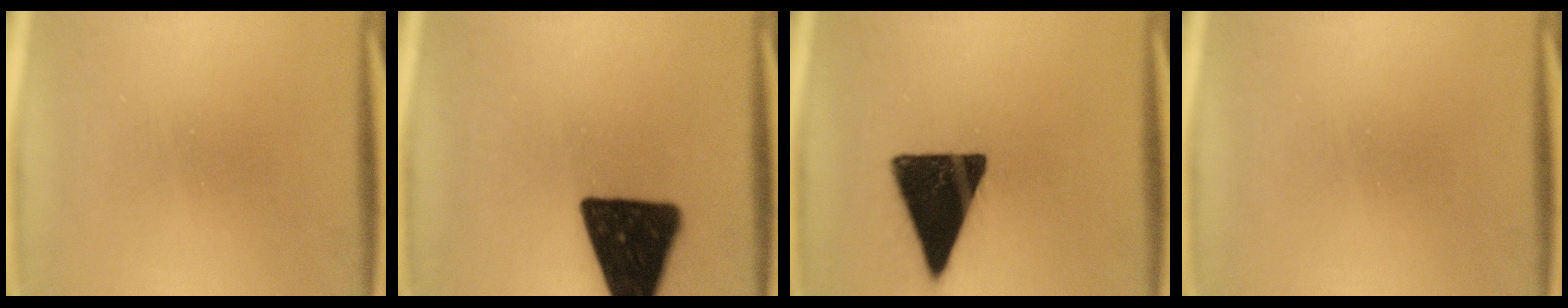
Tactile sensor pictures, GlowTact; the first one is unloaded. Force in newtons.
{"total": 18.8}
{"total": 17.6}
{"total": 0.0}